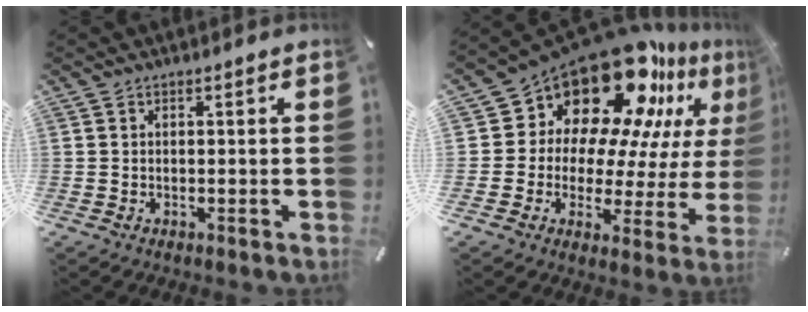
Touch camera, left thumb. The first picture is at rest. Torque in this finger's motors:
{"motor_torque": [0.63, 1.75, 1.50, -1.27, 0.37]}